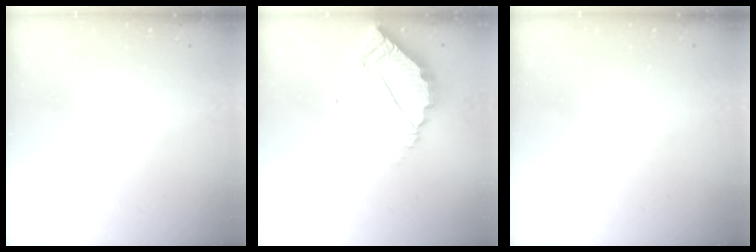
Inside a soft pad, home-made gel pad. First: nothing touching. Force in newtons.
{"total": 4.4, "press": 4.4, "slide": 0.3}
{"total": 0.0}